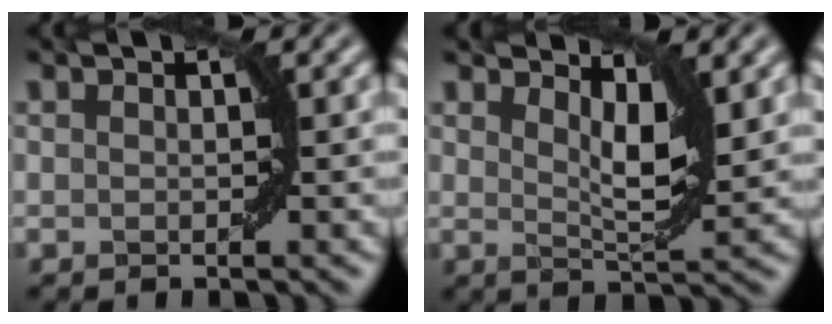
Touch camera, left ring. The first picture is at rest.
{"total": 3.6, "force": [2.0, 0.9, 2.8], "torque": [-0.046, -0.009, 0.032]}